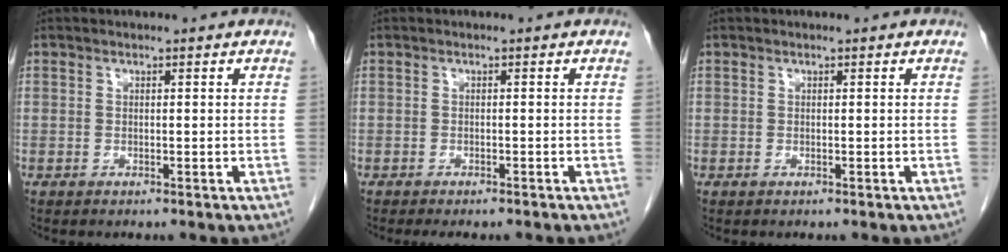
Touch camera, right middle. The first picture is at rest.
{"total": 4.0, "force": [-3.4, 1.0, 1.7], "torque": [-0.015, -0.006, -0.044]}
{"total": 0.0}